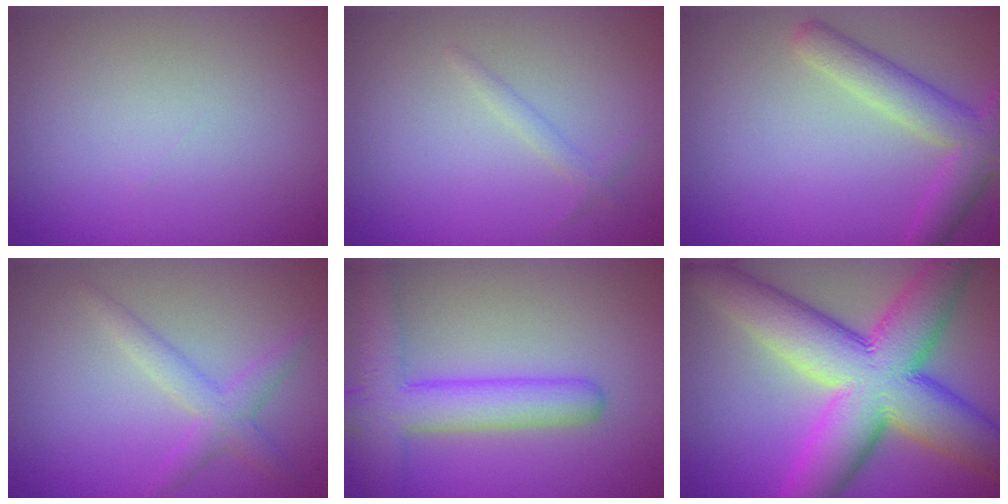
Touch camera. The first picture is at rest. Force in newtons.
{"total": 0.9, "press": 0.9, "slide": 0.1}
{"total": 4.2, "press": 4.2, "slide": 0.2}
{"total": 2.4, "press": 2.4, "slide": 0.2}
{"total": 5.8, "press": 5.8, "slide": 0.3}
{"total": 13.6, "press": 13.6, "slide": 0.6}